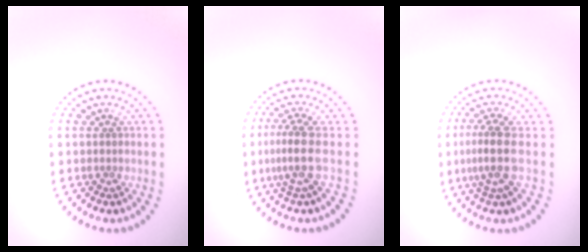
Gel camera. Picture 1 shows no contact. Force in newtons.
{"total": 3.2, "press": 2.3, "slide": 2.1}
{"total": 3.5, "press": 2.7, "slide": 2.2}